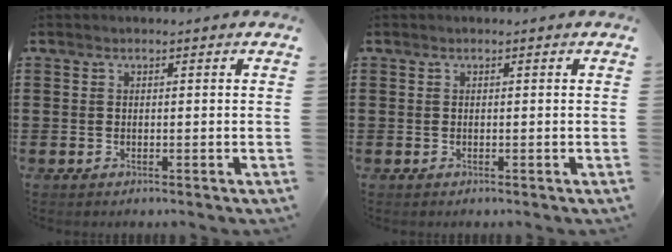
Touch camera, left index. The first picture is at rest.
{"total": 0.0}